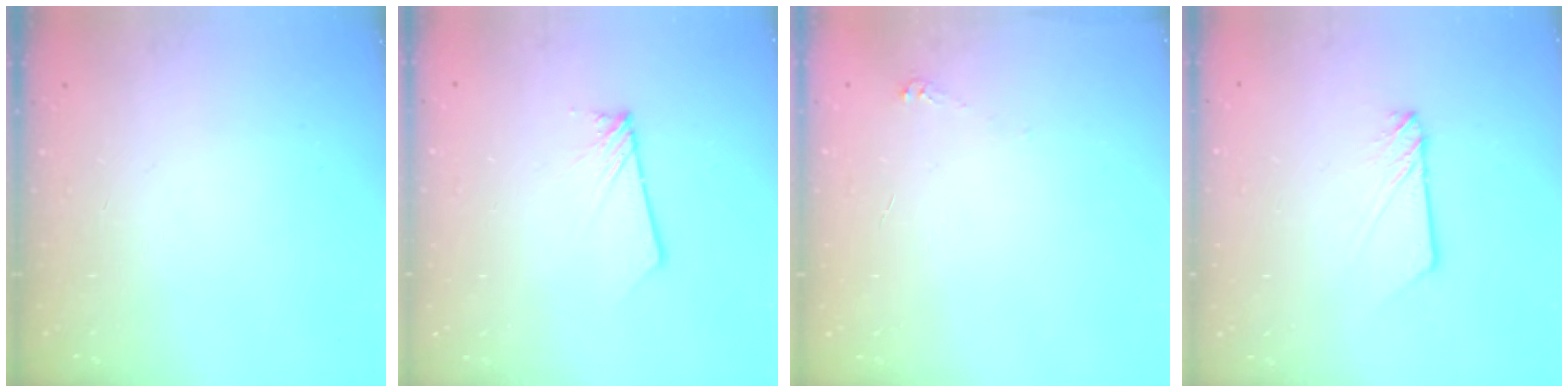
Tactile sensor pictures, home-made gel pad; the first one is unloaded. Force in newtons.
{"total": 1.8, "press": 1.8, "slide": 0.2}
{"total": 2.5, "press": 2.5, "slide": 0.3}
{"total": 3.0, "press": 3.0, "slide": 0.2}